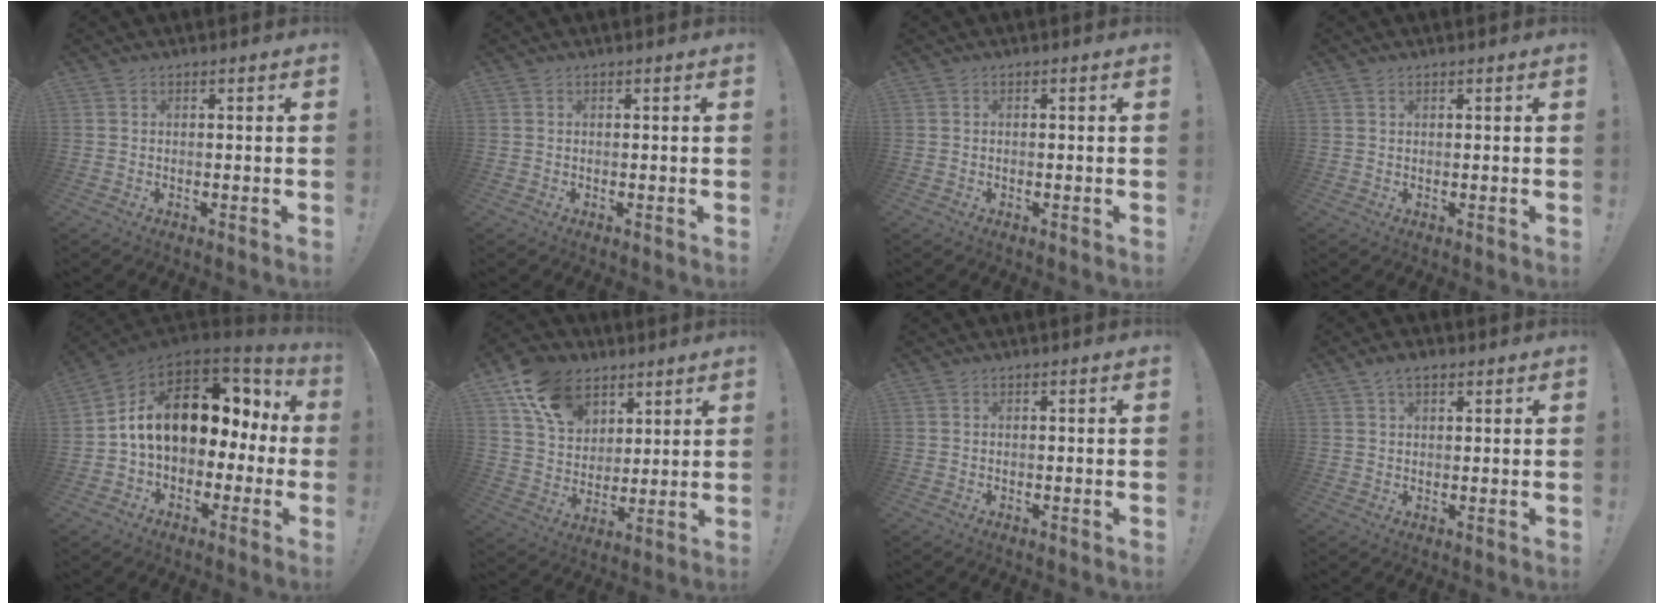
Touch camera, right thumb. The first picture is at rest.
{"total": 0.0}
{"total": 0.0}
{"total": 0.6, "force": [0.4, 0.4, 0.2], "torque": [0.001, -0.002, 0.007]}
{"total": 17.4, "force": [4.6, 11.5, 12.3], "torque": [-0.179, -0.005, 0.095]}
{"total": 14.8, "force": [8.3, 10.5, 6.4], "torque": [-0.107, -0.041, 0.159]}
{"total": 0.0}
{"total": 4.1, "force": [2.3, 2.2, 2.6], "torque": [-0.039, -0.005, 0.042]}